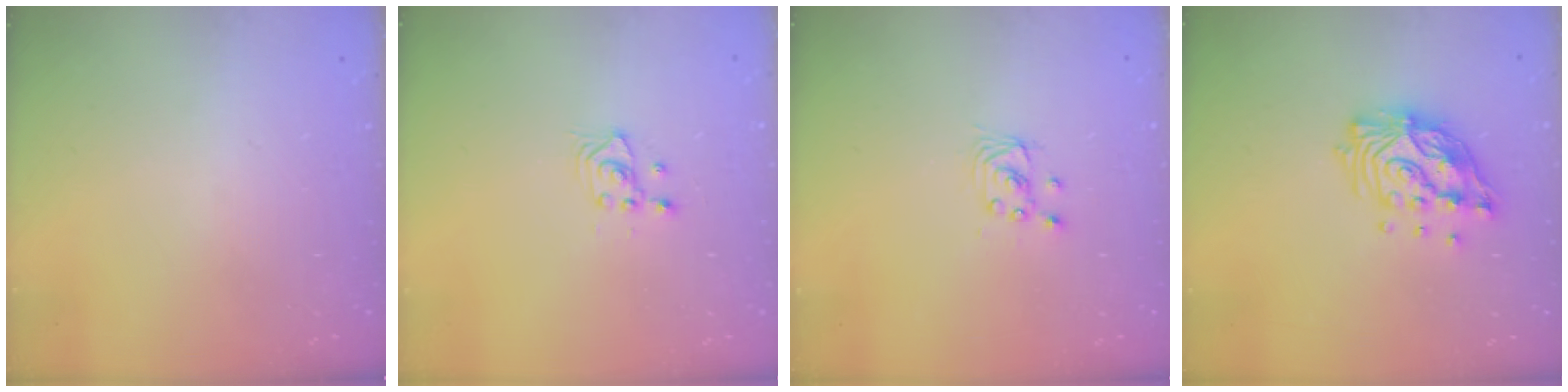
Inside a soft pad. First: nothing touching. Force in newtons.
{"total": 3.2, "press": 3.2, "slide": 0.4}
{"total": 2.8, "press": 2.8, "slide": 0.2}
{"total": 13.6, "press": 13.5, "slide": 1.5}